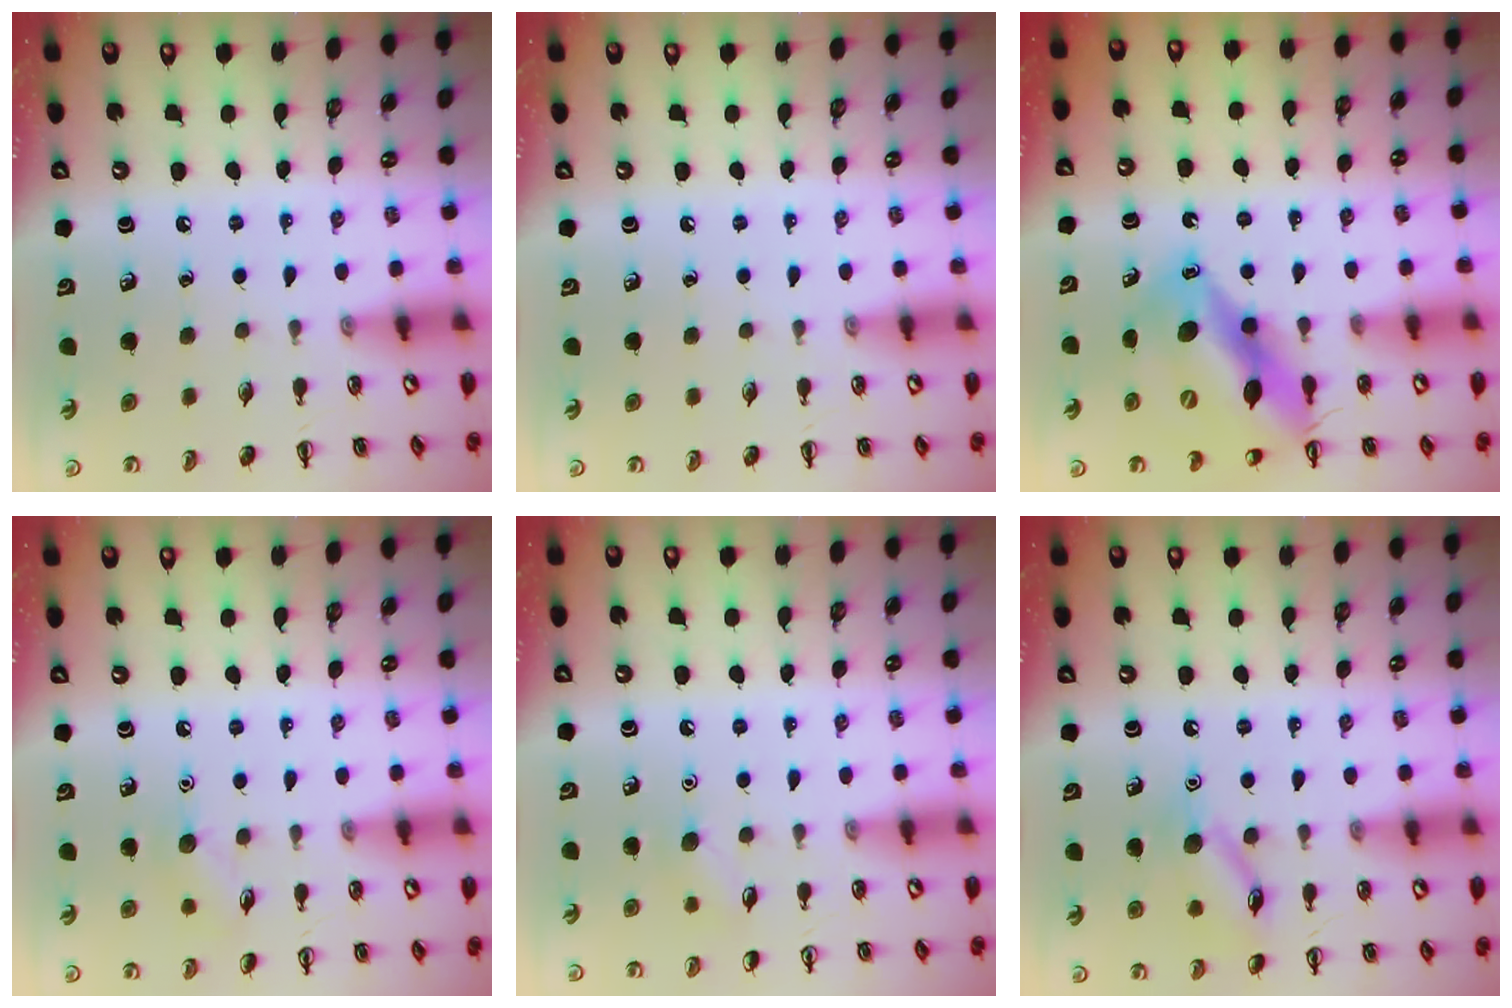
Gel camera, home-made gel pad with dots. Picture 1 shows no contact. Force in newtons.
{"total": 0.0}
{"total": 15.0, "press": 14.3, "slide": 4.3}
{"total": 6.6, "press": 6.4, "slide": 1.5}
{"total": 6.1, "press": 5.9, "slide": 1.7}
{"total": 11.2, "press": 11.2, "slide": 0.5}